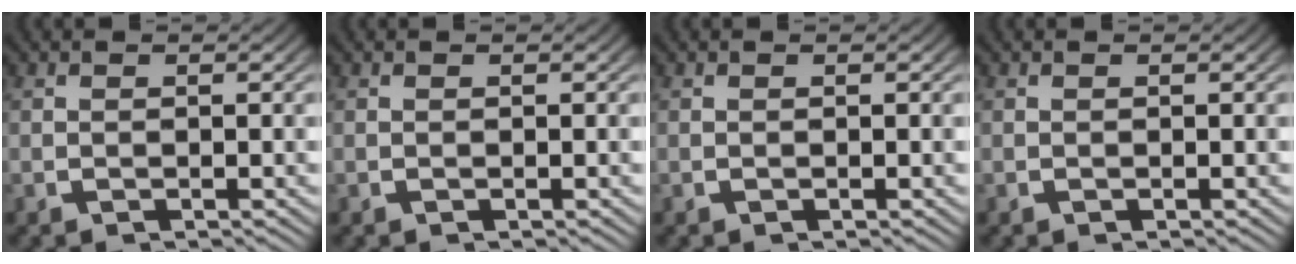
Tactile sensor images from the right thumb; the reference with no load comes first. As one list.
[{"total": 0.0}, {"total": 0.0}, {"total": 0.0}]